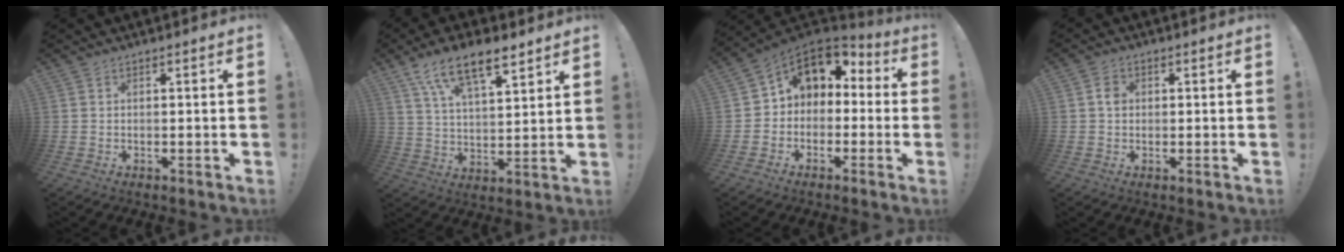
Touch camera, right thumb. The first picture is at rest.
{"total": 13.8, "force": [9.1, 5.2, 9.0], "torque": [-0.160, -0.041, 0.163]}
{"total": 8.2, "force": [2.5, 6.6, 4.1], "torque": [-0.054, -0.013, 0.050]}
{"total": 2.7, "force": [0.0, 2.2, 1.5], "torque": [-0.012, 0.001, -0.004]}